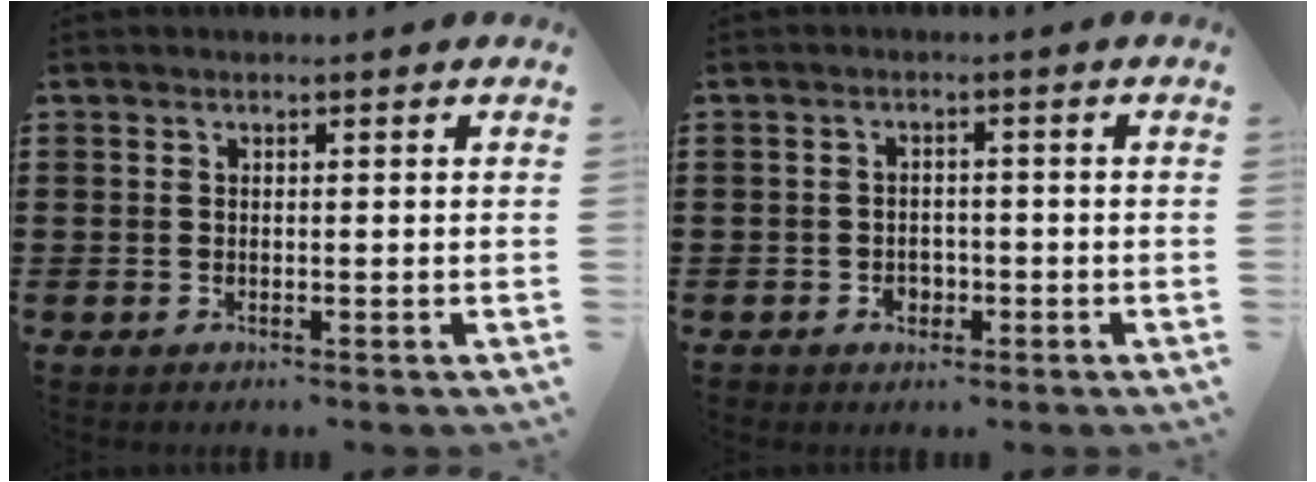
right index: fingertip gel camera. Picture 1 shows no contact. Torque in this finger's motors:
{"motor_torque": [2.14, 0.00, 0.04, 0.03]}